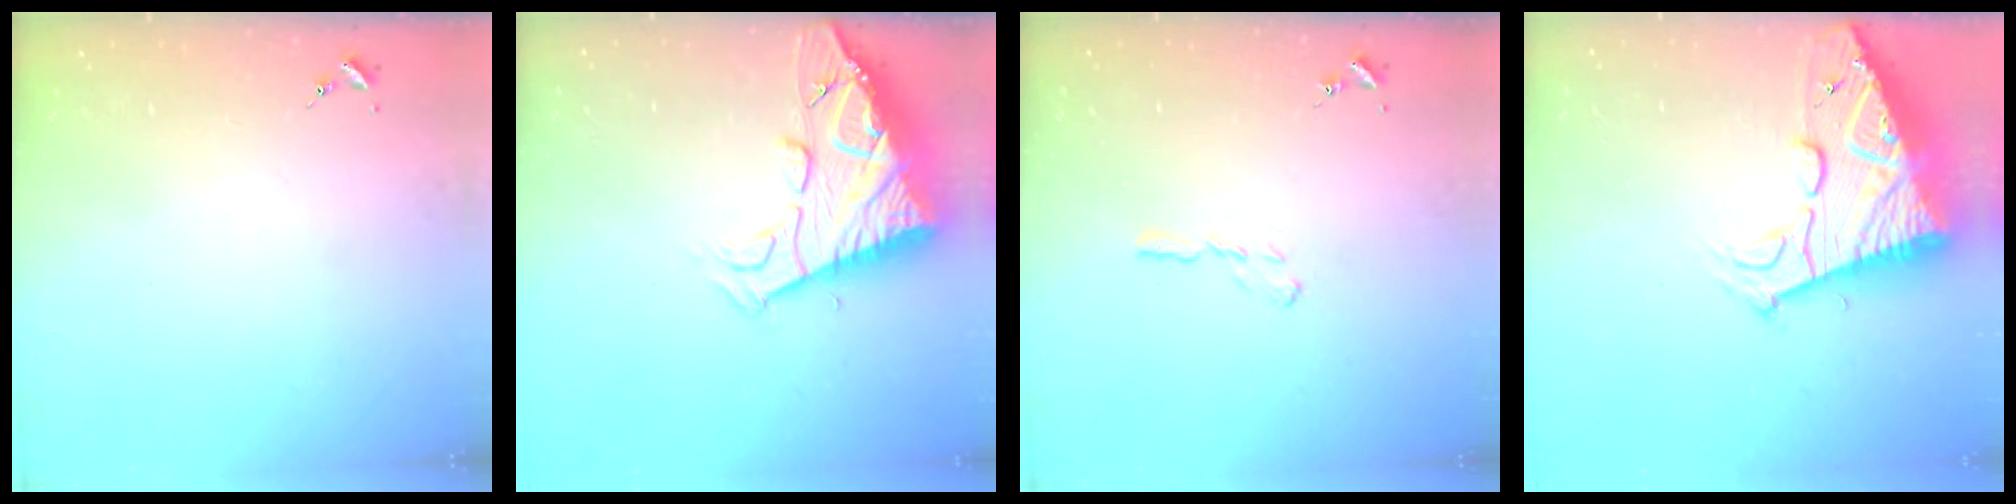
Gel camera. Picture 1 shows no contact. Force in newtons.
{"total": 15.0, "press": 14.9, "slide": 1.4}
{"total": 3.9, "press": 3.9, "slide": 0.4}
{"total": 18.3, "press": 18.2, "slide": 1.7}